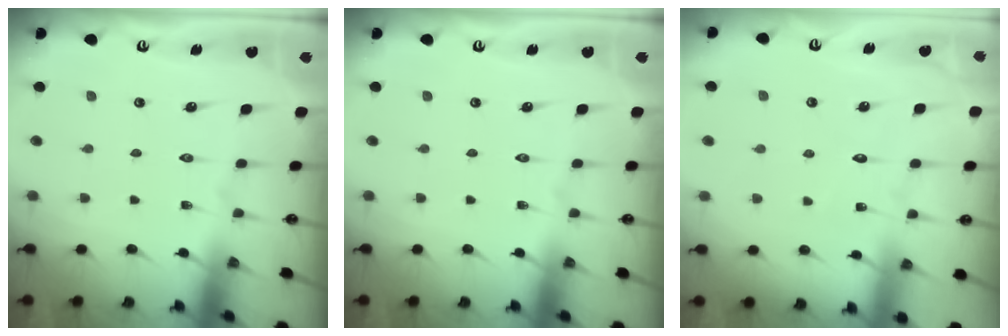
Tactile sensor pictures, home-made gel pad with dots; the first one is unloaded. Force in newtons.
{"total": 0.0}
{"total": 3.1, "press": 3.1, "slide": 0.2}